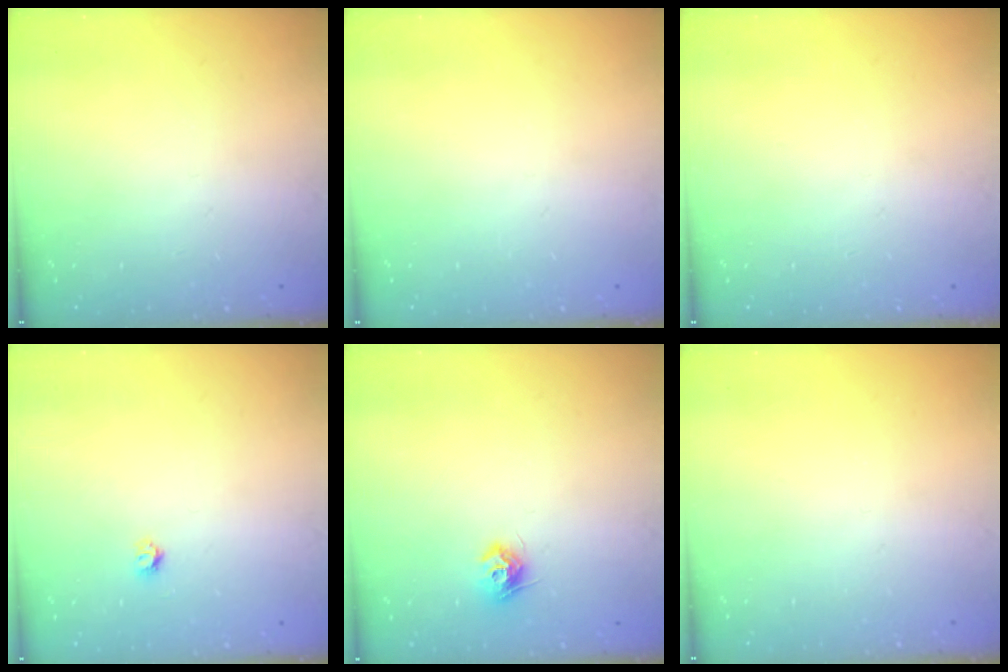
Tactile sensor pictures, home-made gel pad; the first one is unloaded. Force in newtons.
{"total": 0.0}
{"total": 0.0}
{"total": 3.2, "press": 3.2, "slide": 0.3}
{"total": 8.1, "press": 8.1, "slide": 0.2}
{"total": 0.0}